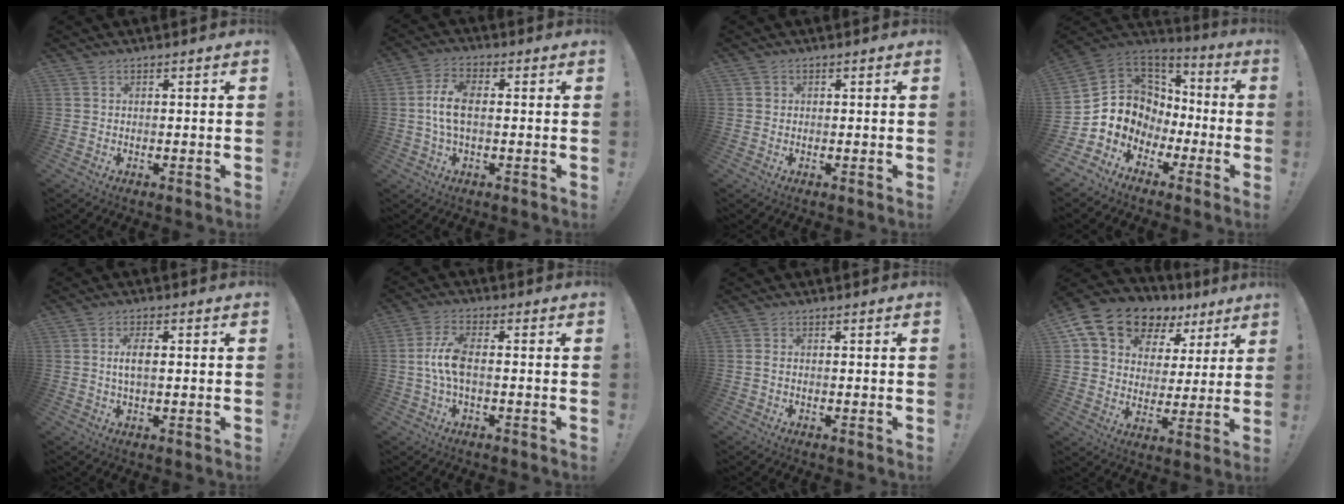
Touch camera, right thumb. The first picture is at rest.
{"total": 8.1, "force": [0.0, 4.0, 7.1], "torque": [-0.147, 0.000, 0.000]}
{"total": 0.9, "force": [0.4, 0.8, 0.1], "torque": [0.004, 0.000, 0.007]}
{"total": 8.4, "force": [-0.4, 8.2, 1.8], "torque": [-0.028, -0.017, 0.017]}
{"total": 4.6, "force": [0.4, 1.9, 4.1], "torque": [-0.070, 0.005, 0.004]}
{"total": 8.4, "force": [-0.8, 3.2, 7.7], "torque": [-0.169, -0.001, -0.015]}
{"total": 1.0, "force": [-0.2, 0.3, 1.0], "torque": [-0.026, 0.005, -0.003]}
{"total": 14.4, "force": [9.3, 9.3, 5.9], "torque": [-0.102, -0.058, 0.176]}